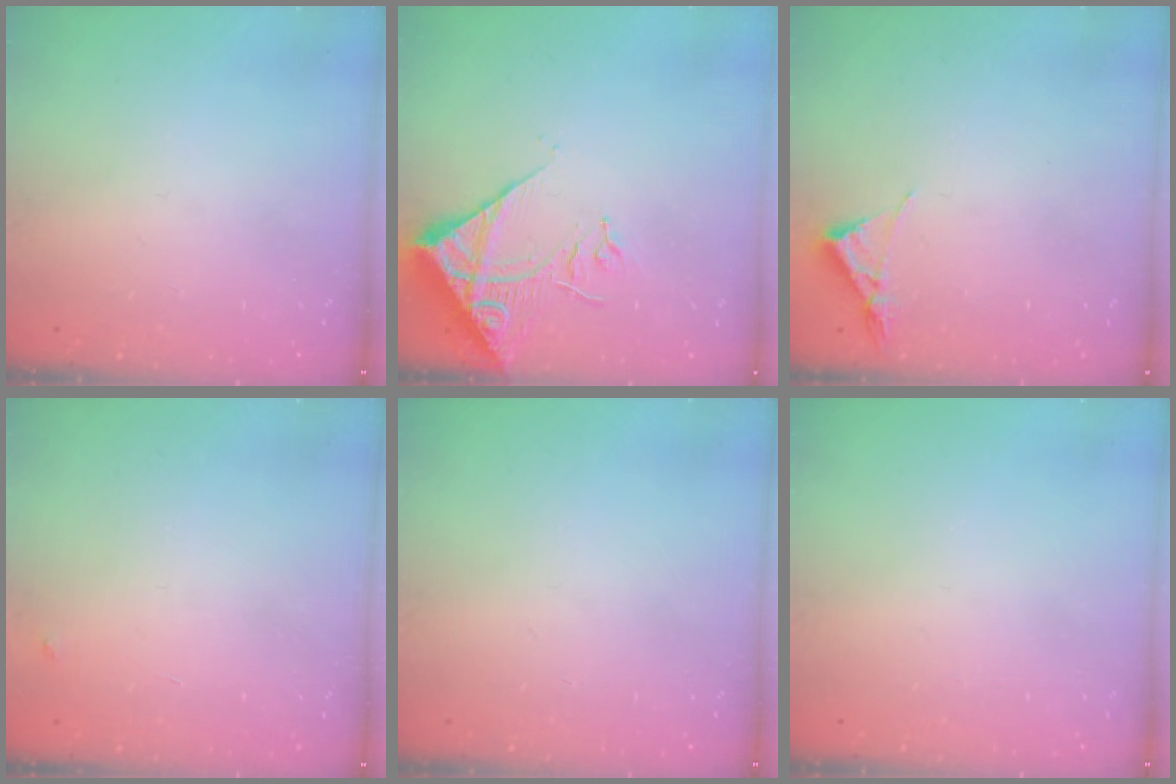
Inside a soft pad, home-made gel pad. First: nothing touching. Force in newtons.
{"total": 11.7, "press": 11.6, "slide": 1.5}
{"total": 3.1, "press": 3.1, "slide": 0.5}
{"total": 4.0, "press": 4.0, "slide": 0.2}
{"total": 0.0}
{"total": 0.0}